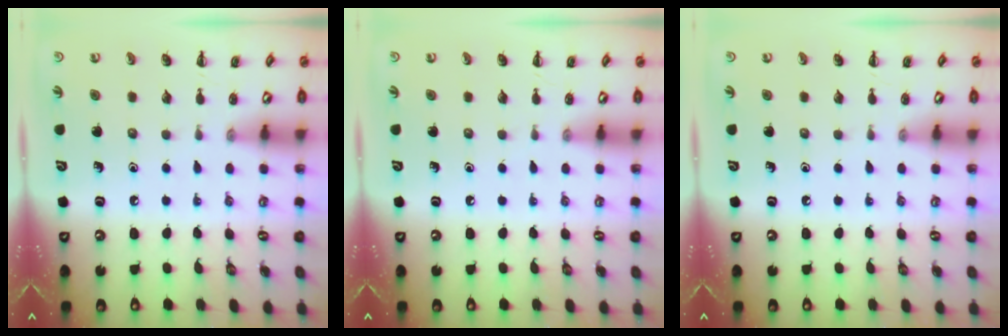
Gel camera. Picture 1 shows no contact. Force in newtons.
{"total": 0.0}
{"total": 0.0}